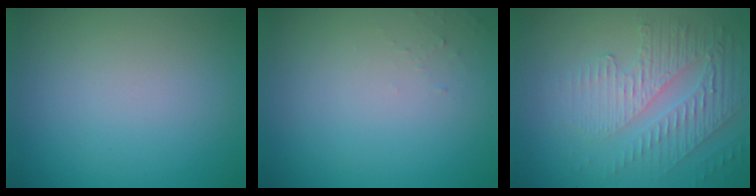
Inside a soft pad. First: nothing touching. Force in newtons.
{"total": 0.6, "press": 0.6, "slide": 0.1}
{"total": 5.6, "press": 3.2, "slide": 4.5}